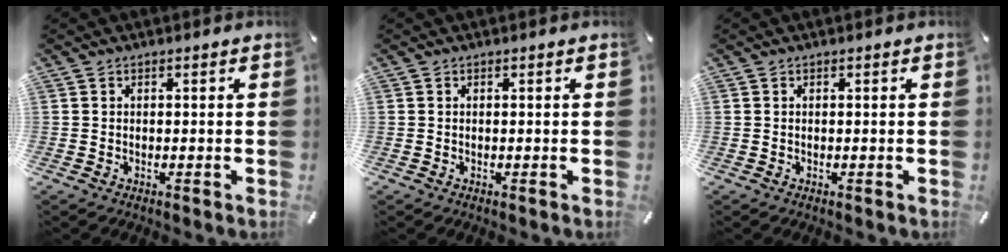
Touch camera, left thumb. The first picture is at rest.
{"total": 0.0}
{"total": 0.0}